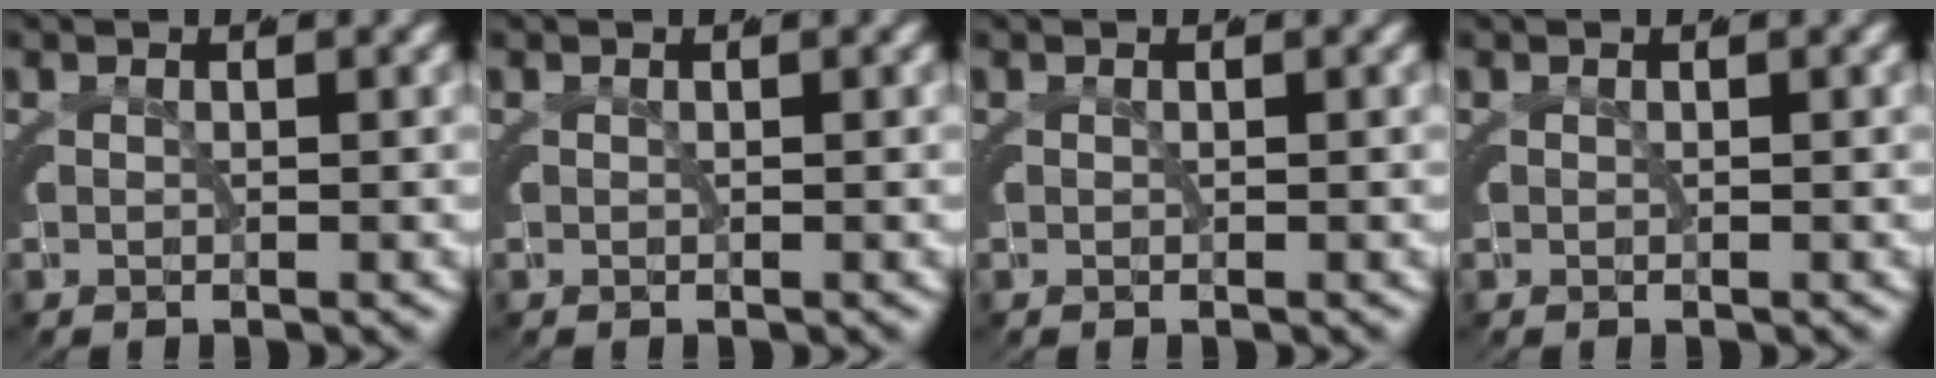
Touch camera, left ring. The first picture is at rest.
{"total": 0.0}
{"total": 0.0}
{"total": 0.0}